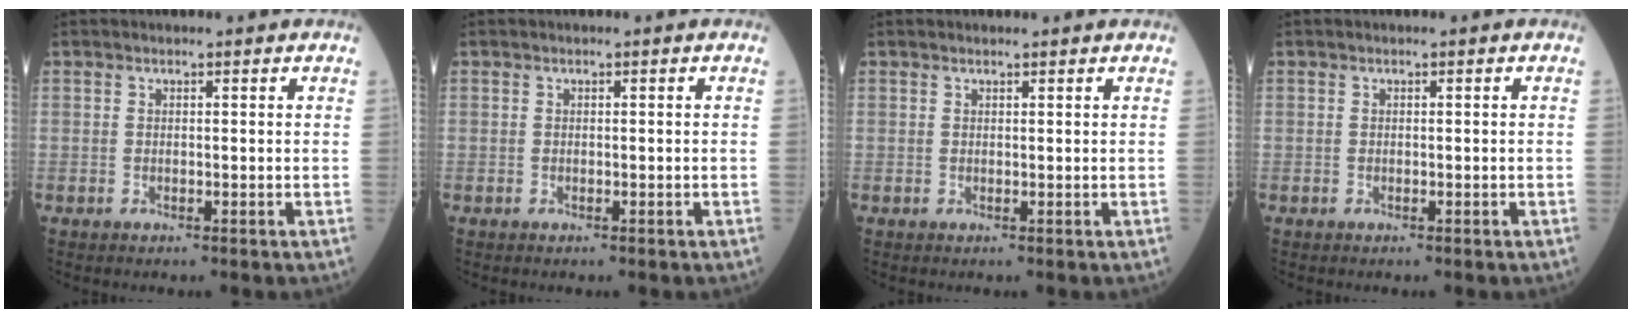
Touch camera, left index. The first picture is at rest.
{"total": 0.0}
{"total": 1.2, "force": [1.2, 0.0, 0.2], "torque": [-0.007, 0.004, 0.020]}
{"total": 0.0}